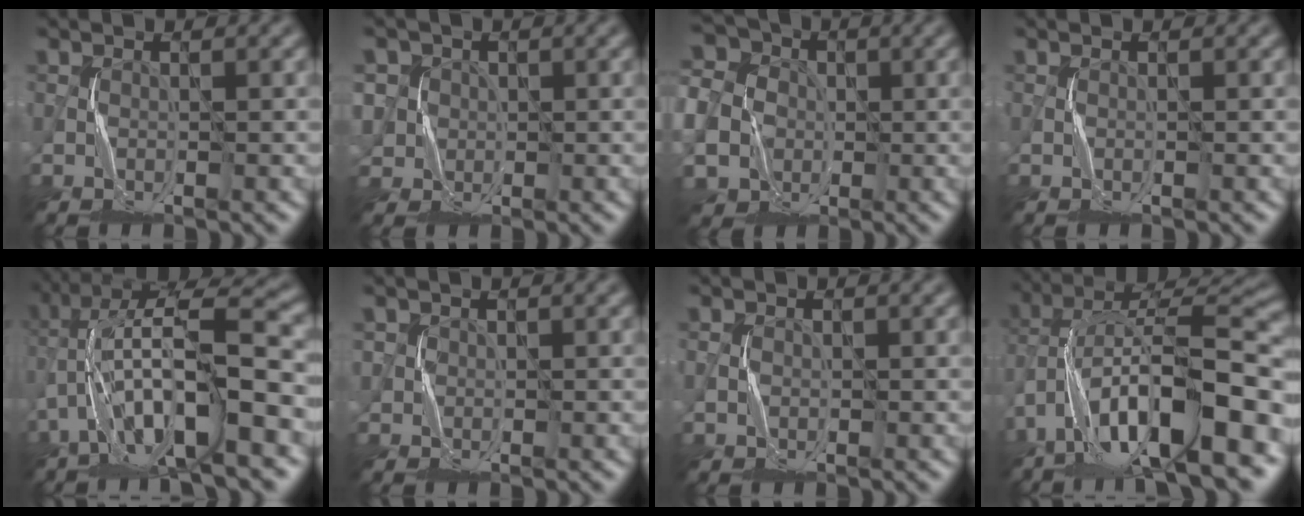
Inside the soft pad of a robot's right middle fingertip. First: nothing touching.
{"total": 5.1, "force": [0.2, 5.0, 0.8], "torque": [-0.015, 0.018, -0.020]}
{"total": 11.8, "force": [-3.1, 10.3, 4.8], "torque": [-0.116, -0.024, -0.082]}
{"total": 0.0}
{"total": 11.7, "force": [-2.0, 3.2, 11.1], "torque": [-0.197, 0.027, -0.032]}
{"total": 1.4, "force": [0.4, 1.3, -0.1], "torque": [0.021, 0.002, -0.004]}
{"total": 1.1, "force": [0.0, 1.0, 0.5], "torque": [-0.005, -0.004, 0.003]}
{"total": 14.4, "force": [-5.3, 4.8, 12.5], "torque": [-0.204, 0.029, -0.081]}